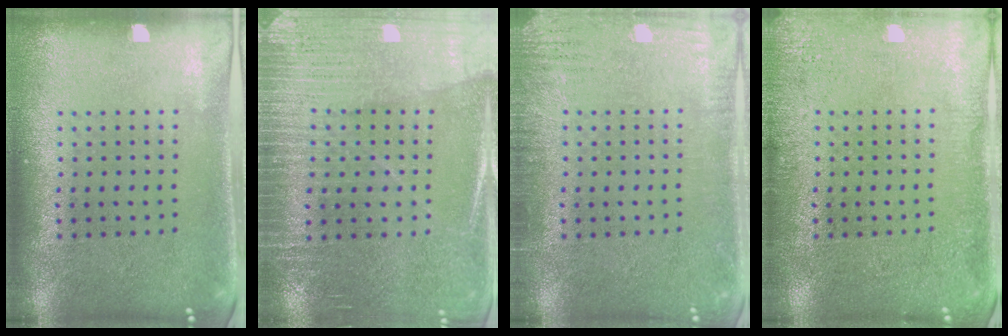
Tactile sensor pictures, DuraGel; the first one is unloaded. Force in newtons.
{"total": 3.0, "press": 2.9, "slide": 0.7}
{"total": 2.5, "press": 2.5, "slide": 0.4}
{"total": 2.5, "press": 2.4, "slide": 0.5}